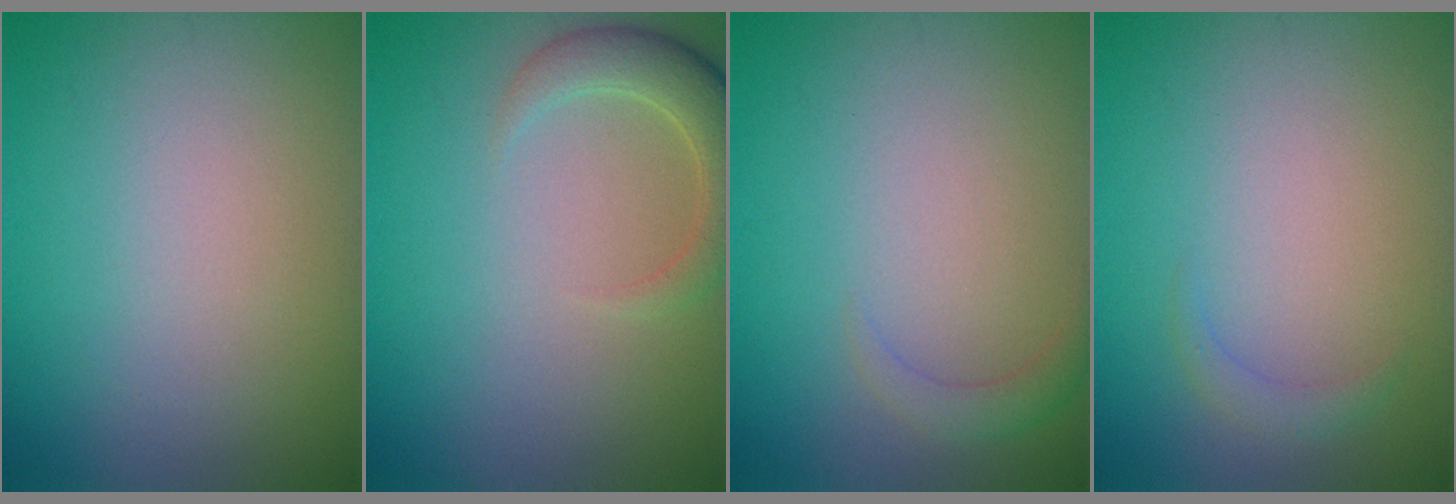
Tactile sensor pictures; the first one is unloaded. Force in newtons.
{"total": 3.6, "press": 3.5, "slide": 0.5}
{"total": 1.5, "press": 1.4, "slide": 0.2}
{"total": 1.1, "press": 1.1, "slide": 0.0}